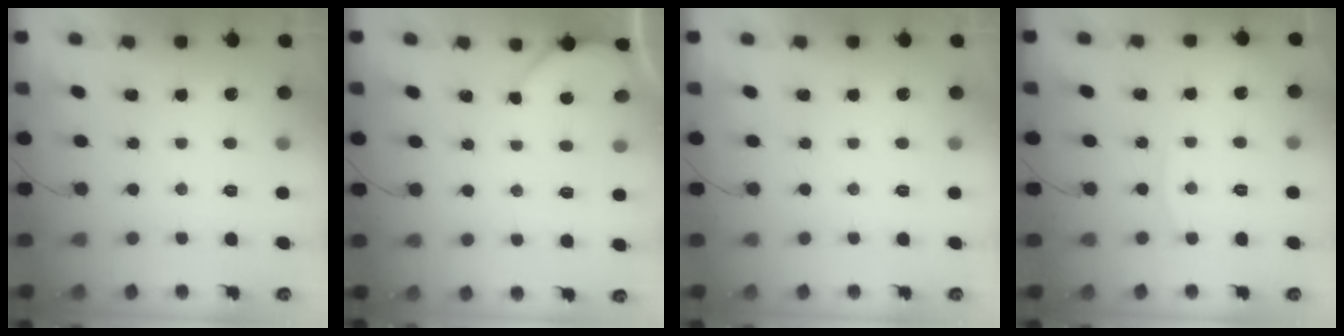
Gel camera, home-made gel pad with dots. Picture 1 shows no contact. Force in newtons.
{"total": 1.8, "press": 1.8, "slide": 0.2}
{"total": 0.0}
{"total": 3.4, "press": 3.4, "slide": 0.3}